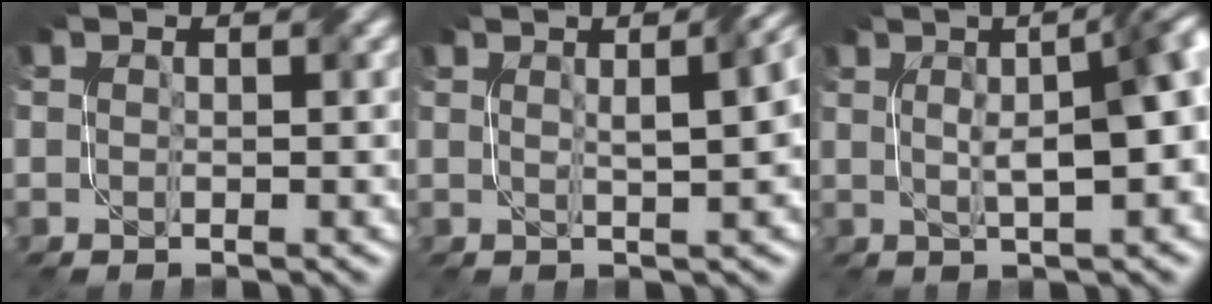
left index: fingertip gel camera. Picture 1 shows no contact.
{"total": 6.4, "force": [1.4, 2.2, 5.9], "torque": [-0.027, 0.031, 0.008]}
{"total": 9.0, "force": [1.3, 2.5, 8.6], "torque": [-0.089, 0.021, 0.011]}